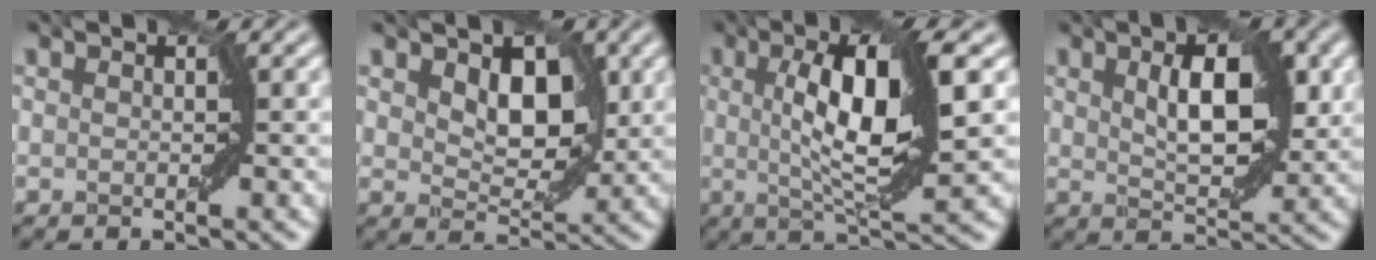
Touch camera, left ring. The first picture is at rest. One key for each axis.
{"total": 4.7, "fx": 1.5, "fy": 2.9, "fz": 3.3, "tx": -0.062, "ty": -0.008, "tz": 0.024}
{"total": 8.6, "fx": 1.4, "fy": 2.2, "fz": 8.2, "tx": -0.131, "ty": -0.001, "tz": 0.026}
{"total": 5.9, "fx": 1.5, "fy": 2.5, "fz": 5.1, "tx": -0.083, "ty": 0.003, "tz": 0.028}